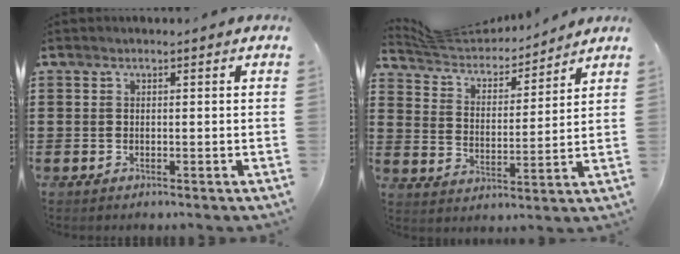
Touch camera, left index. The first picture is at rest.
{"total": 5.2, "force": [5.0, 1.0, 0.9], "torque": [-0.047, -0.035, 0.084]}